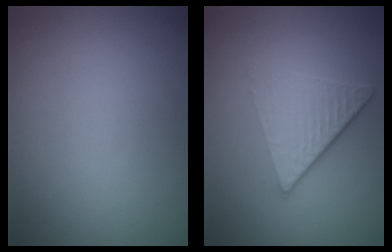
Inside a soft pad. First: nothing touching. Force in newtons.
{"total": 4.9, "press": 3.0, "slide": 3.9}